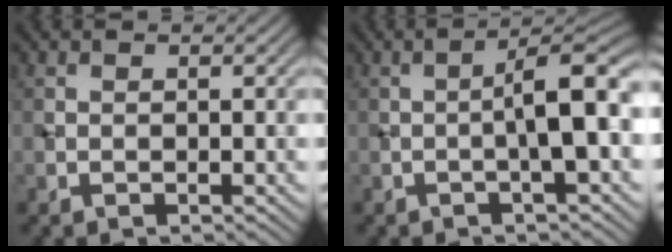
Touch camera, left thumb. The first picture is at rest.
{"total": 6.4, "force": [-1.2, 1.3, 6.2], "torque": [-0.094, 0.023, -0.026]}